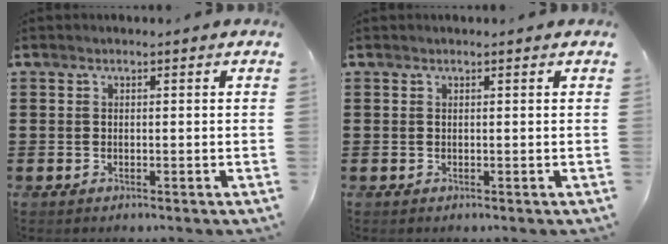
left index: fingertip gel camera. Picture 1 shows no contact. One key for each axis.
{"total": 0.0}